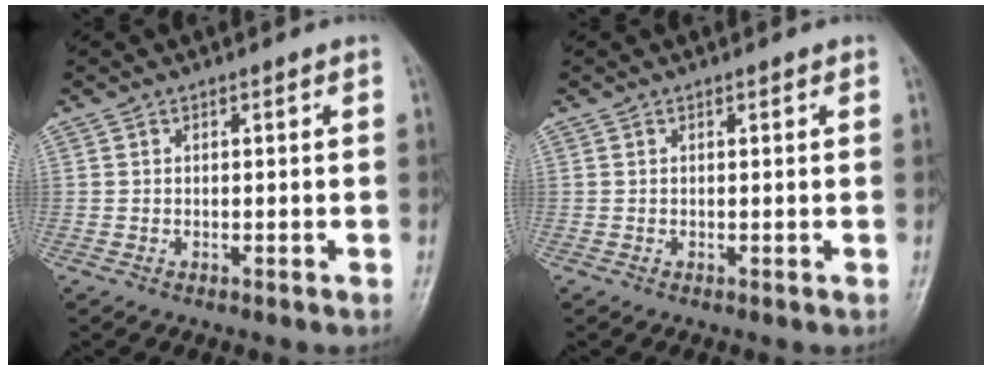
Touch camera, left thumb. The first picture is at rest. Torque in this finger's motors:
{"motor_torque": [-0.13, -0.04, 0.02, -0.02, 0.01]}